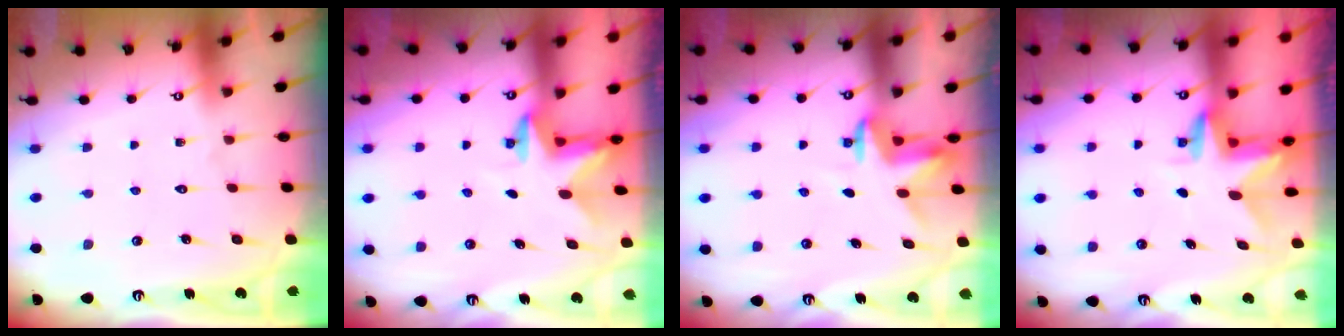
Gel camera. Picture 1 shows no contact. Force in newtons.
{"total": 2.4, "press": 2.4, "slide": 0.4}
{"total": 3.5, "press": 3.5, "slide": 0.3}
{"total": 3.0, "press": 3.0, "slide": 0.2}